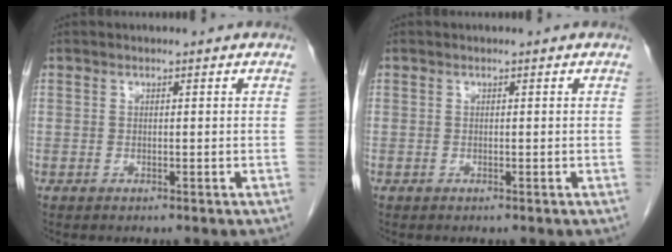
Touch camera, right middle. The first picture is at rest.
{"total": 0.0}